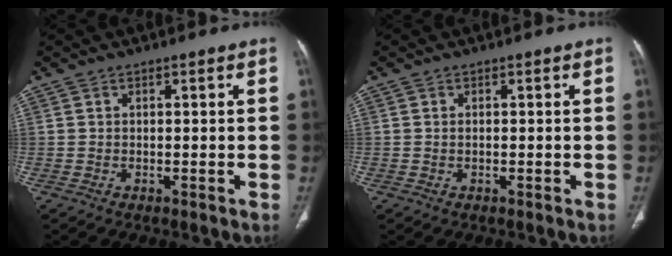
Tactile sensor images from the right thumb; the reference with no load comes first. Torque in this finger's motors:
{"motor_torque": [-0.21, 0.28, -0.16, 0.58, -0.02]}